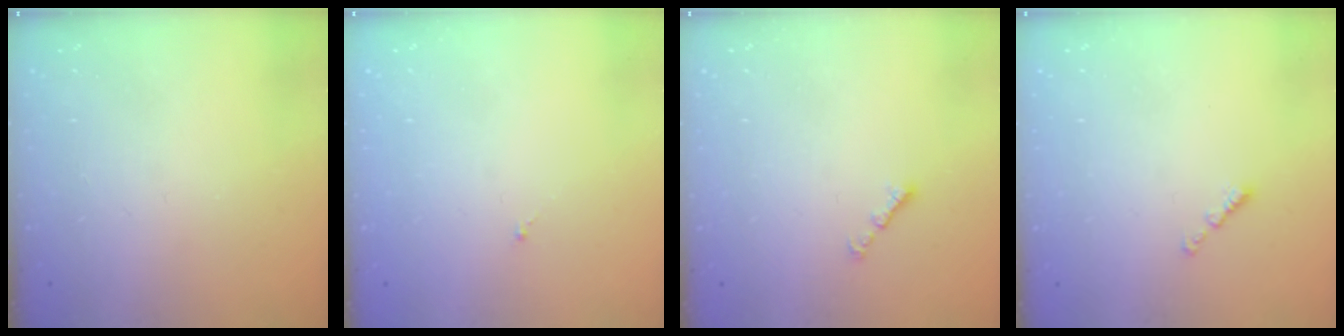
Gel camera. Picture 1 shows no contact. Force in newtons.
{"total": 0.0}
{"total": 1.4, "press": 1.3, "slide": 0.5}
{"total": 0.7, "press": 0.5, "slide": 0.4}